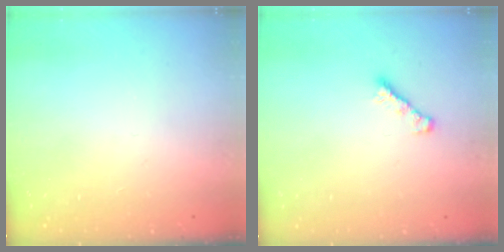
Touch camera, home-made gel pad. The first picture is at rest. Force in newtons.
{"total": 1.6, "press": 1.4, "slide": 0.6}